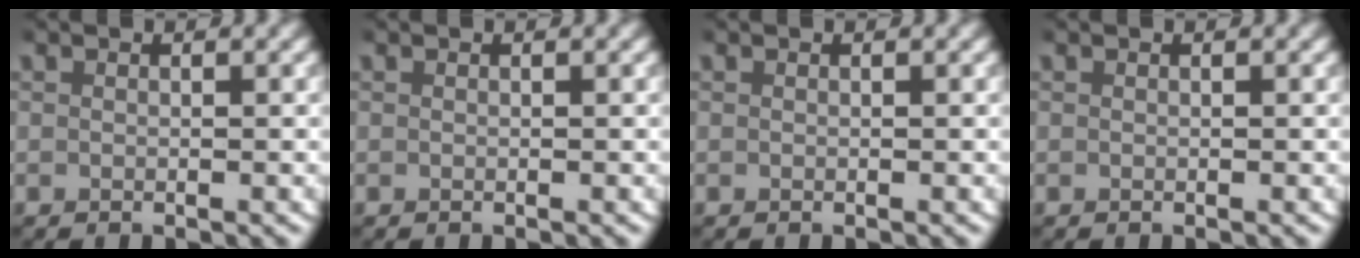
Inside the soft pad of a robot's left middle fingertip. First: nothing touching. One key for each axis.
{"total": 0.0}
{"total": 0.0}
{"total": 0.0}